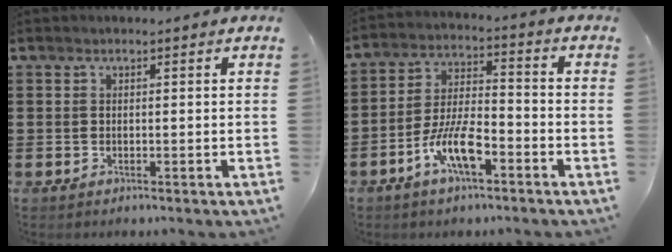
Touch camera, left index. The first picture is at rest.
{"total": 8.8, "force": [-4.8, 3.1, 6.7], "torque": [-0.148, 0.003, -0.094]}